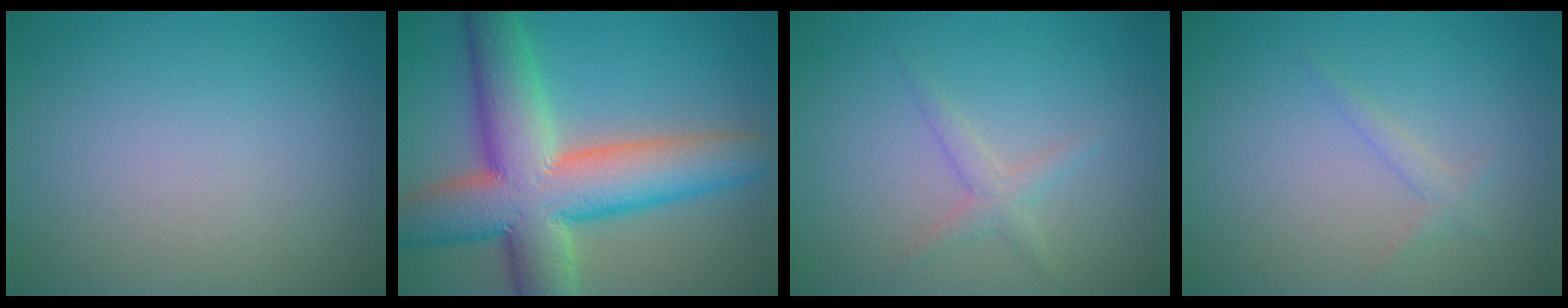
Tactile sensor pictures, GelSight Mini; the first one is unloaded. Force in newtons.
{"total": 12.2, "press": 12.2, "slide": 0.6}
{"total": 1.5, "press": 1.5, "slide": 0.1}
{"total": 1.1, "press": 1.1, "slide": 0.1}